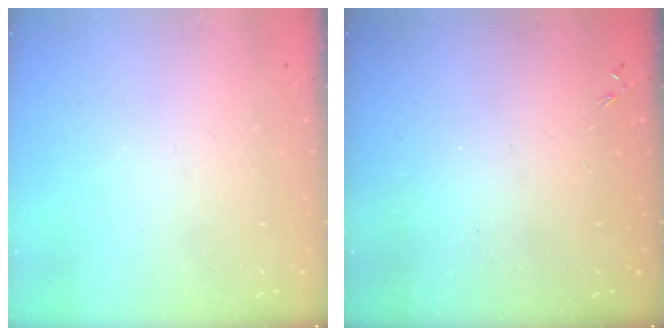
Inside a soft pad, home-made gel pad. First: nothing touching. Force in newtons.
{"total": 0.0}